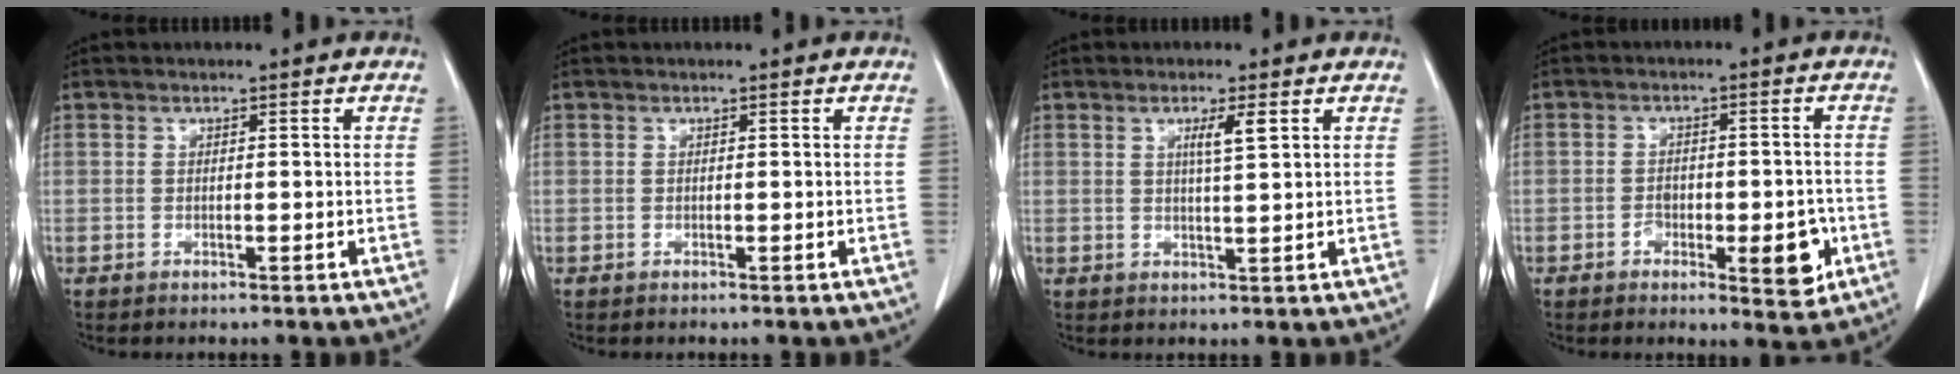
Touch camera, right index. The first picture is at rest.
{"total": 0.0}
{"total": 3.0, "force": [1.3, -0.1, 2.8], "torque": [-0.050, -0.001, 0.021]}
{"total": 7.6, "force": [-2.8, 3.1, 6.3], "torque": [-0.072, 0.000, -0.033]}